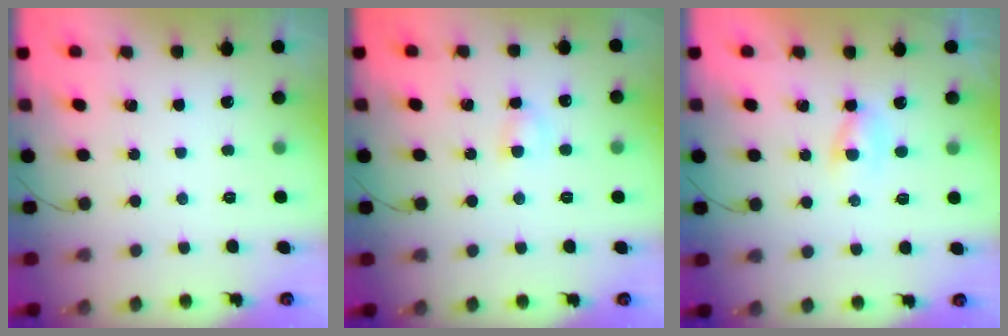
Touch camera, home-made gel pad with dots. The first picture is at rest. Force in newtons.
{"total": 3.4, "press": 3.3, "slide": 1.1}
{"total": 1.4, "press": 1.3, "slide": 0.7}